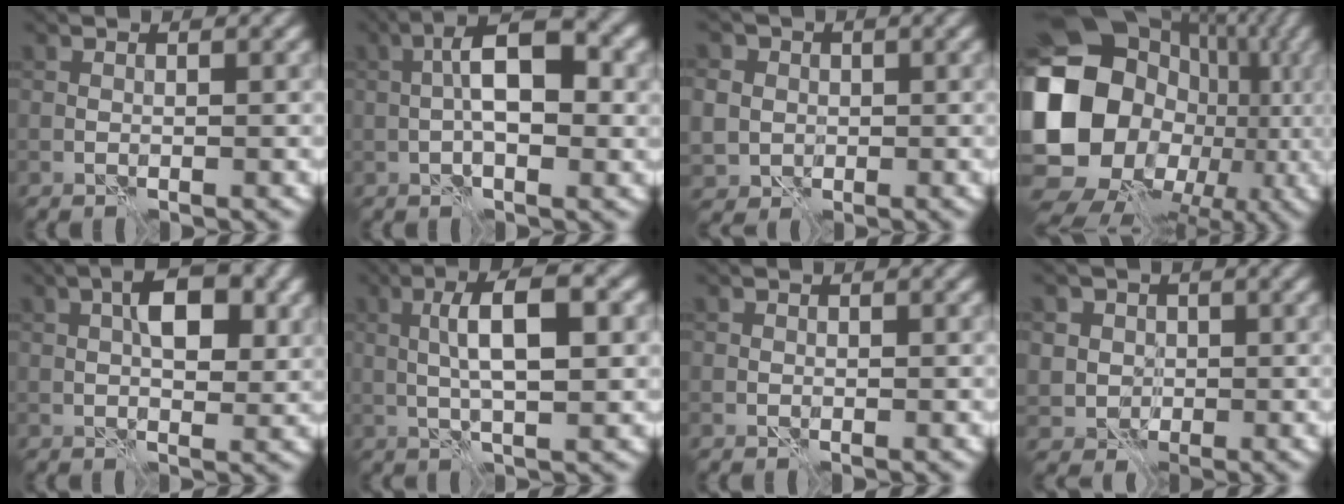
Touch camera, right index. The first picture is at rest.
{"total": 7.3, "force": [0.5, 3.1, 6.5], "torque": [-0.110, 0.011, -0.001]}
{"total": 6.3, "force": [1.5, 5.8, 2.0], "torque": [-0.051, 0.020, 0.005]}
{"total": 20.0, "force": [-1.6, 16.8, 10.7], "torque": [-0.193, -0.011, -0.026]}
{"total": 5.2, "force": [1.0, 2.7, 4.4], "torque": [-0.065, 0.003, 0.013]}
{"total": 6.5, "force": [0.9, 1.8, 6.2], "torque": [-0.111, 0.008, 0.011]}
{"total": 0.5, "force": [0.0, 0.5, 0.0], "torque": [0.004, -0.001, -0.003]}
{"total": 4.7, "force": [1.4, 4.3, 1.4], "torque": [-0.024, 0.013, 0.014]}